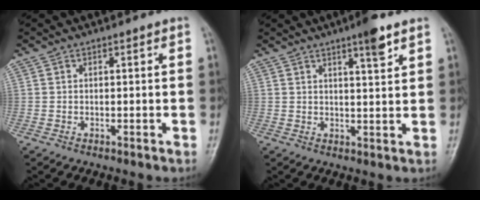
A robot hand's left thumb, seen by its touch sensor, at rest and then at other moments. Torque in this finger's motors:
{"motor_torque": [0.90, 0.32, 0.44, -0.47, 0.00]}